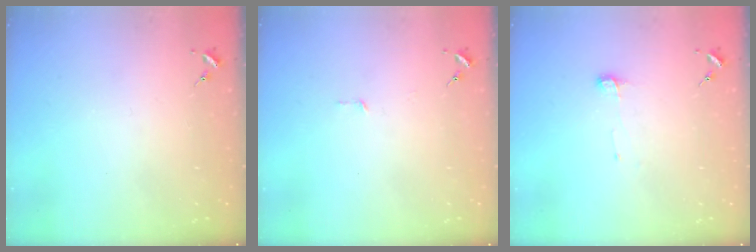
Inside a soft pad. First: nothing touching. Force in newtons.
{"total": 2.8, "press": 2.8, "slide": 0.2}
{"total": 5.1, "press": 5.0, "slide": 0.6}